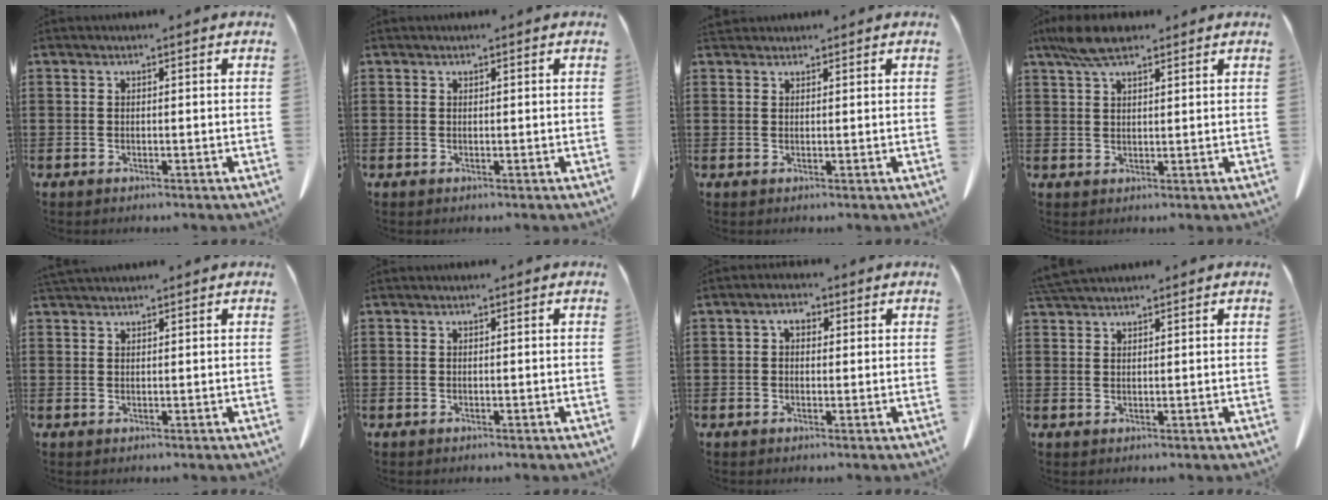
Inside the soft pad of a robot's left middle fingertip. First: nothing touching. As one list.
[{"total": 0.0}, {"total": 1.4, "force": [1.3, 0.5, 0.1], "torque": [-0.006, 0.002, 0.026]}, {"total": 5.8, "force": [4.1, 1.6, 3.7], "torque": [-0.083, 0.000, 0.076]}, {"total": 1.4, "force": [1.4, 0.2, 0.2], "torque": [-0.008, 0.000, 0.028]}, {"total": 0.0}, {"total": 1.8, "force": [0.3, 1.4, 1.0], "torque": [-0.025, 0.008, 0.004]}, {"total": 2.7, "force": [2.6, 0.3, 0.8], "torque": [-0.022, -0.001, 0.050]}]